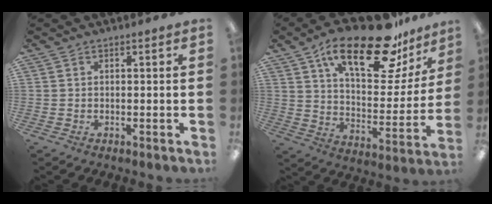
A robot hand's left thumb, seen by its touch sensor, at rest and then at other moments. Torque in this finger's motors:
{"motor_torque": [0.36, 0.44, 1.56, -1.21, 0.28]}